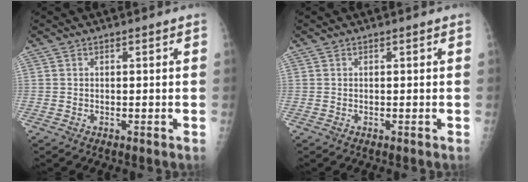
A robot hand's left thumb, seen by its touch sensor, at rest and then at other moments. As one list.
[{"total": 0.0}]